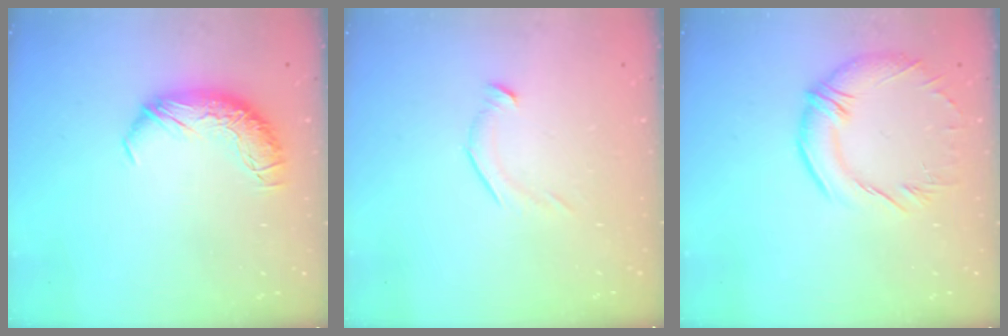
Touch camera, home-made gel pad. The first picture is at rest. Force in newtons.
{"total": 5.7, "press": 5.5, "slide": 1.2}
{"total": 4.9, "press": 3.9, "slide": 2.9}